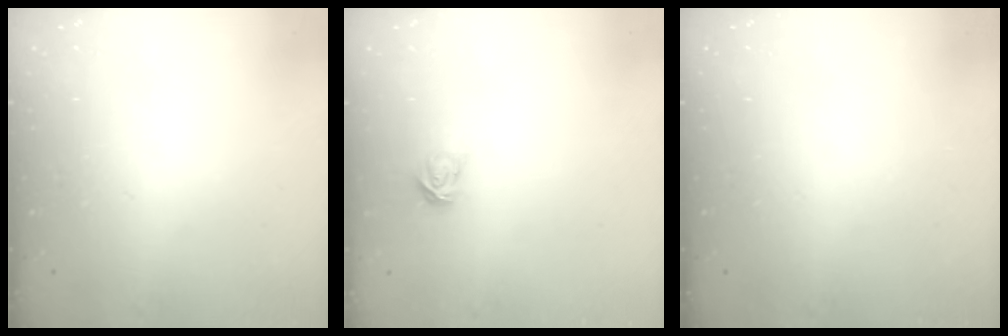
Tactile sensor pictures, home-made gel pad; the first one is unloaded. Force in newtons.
{"total": 3.9, "press": 3.9, "slide": 0.1}
{"total": 0.0}